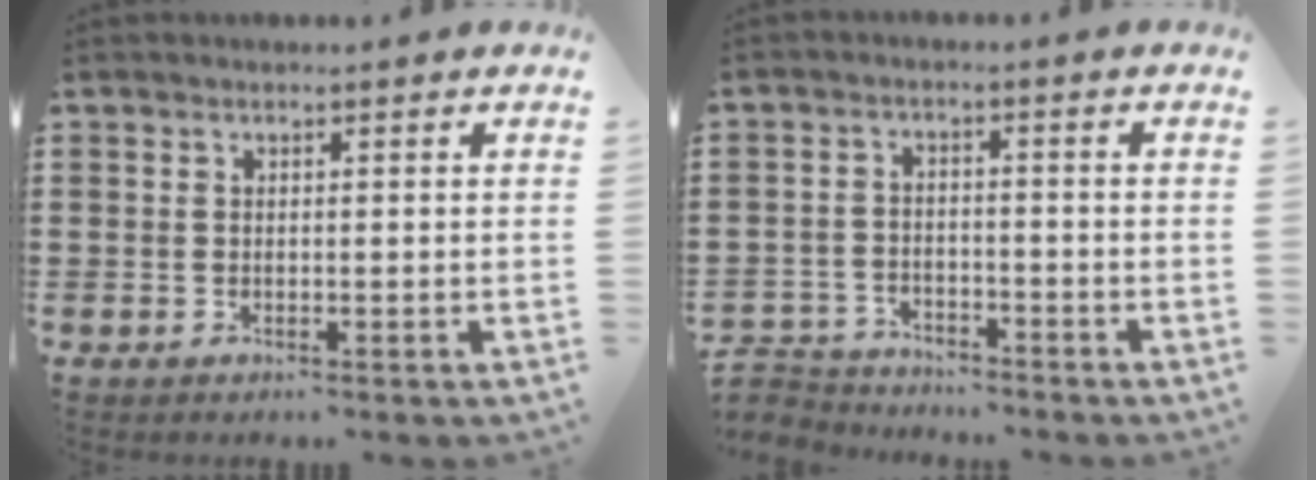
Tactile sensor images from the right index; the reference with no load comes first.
{"total": 3.8, "force": [-3.7, 0.8, -0.3], "torque": [-0.012, -0.002, -0.084]}